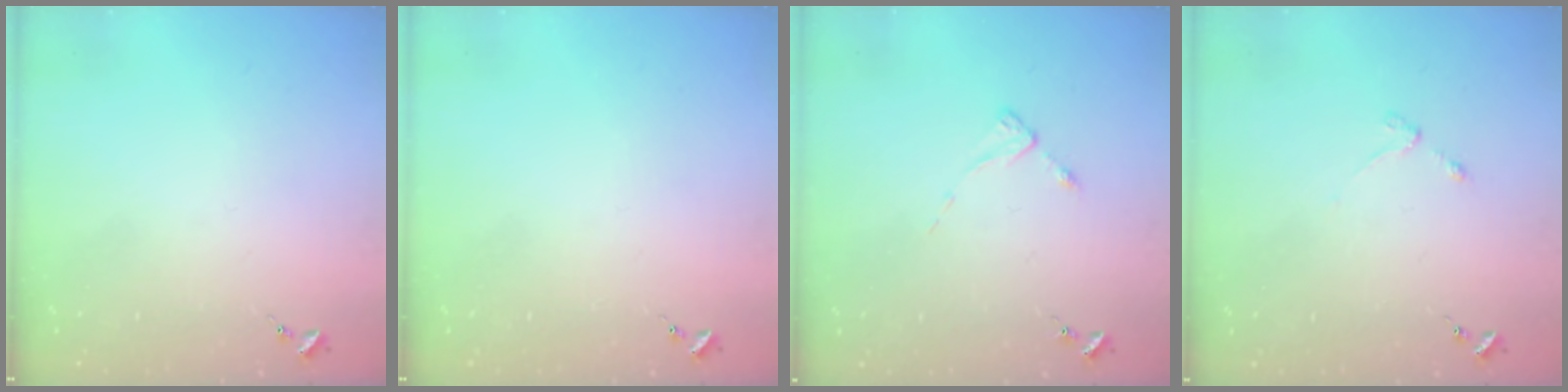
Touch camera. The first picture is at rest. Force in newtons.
{"total": 0.0}
{"total": 2.5, "press": 2.5, "slide": 0.3}
{"total": 3.0, "press": 2.9, "slide": 0.5}